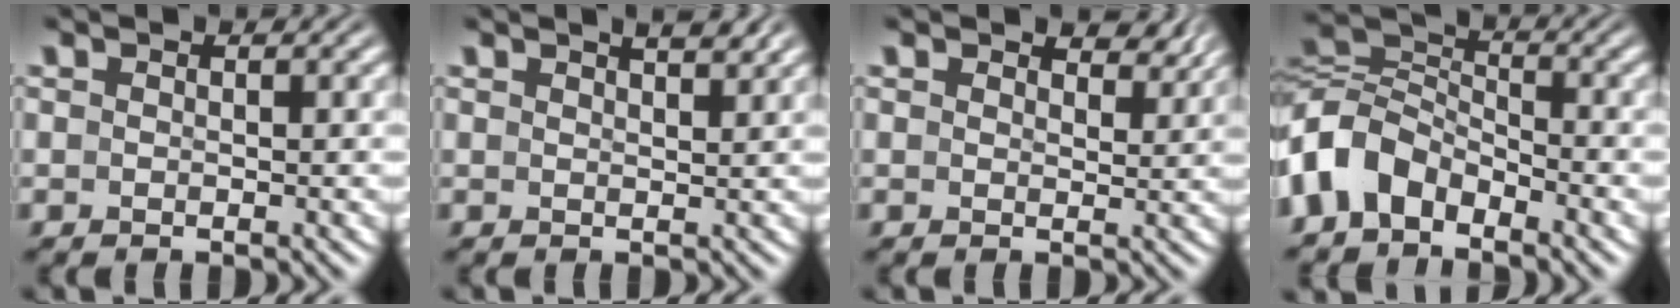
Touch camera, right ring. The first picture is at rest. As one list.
[{"total": 2.0, "force": [1.6, 0.0, 1.2], "torque": [-0.010, 0.001, 0.029]}, {"total": 2.1, "force": [1.9, 0.4, 0.7], "torque": [-0.008, -0.004, 0.033]}, {"total": 6.7, "force": [-2.2, 5.4, 3.3], "torque": [-0.089, -0.021, -0.038]}]